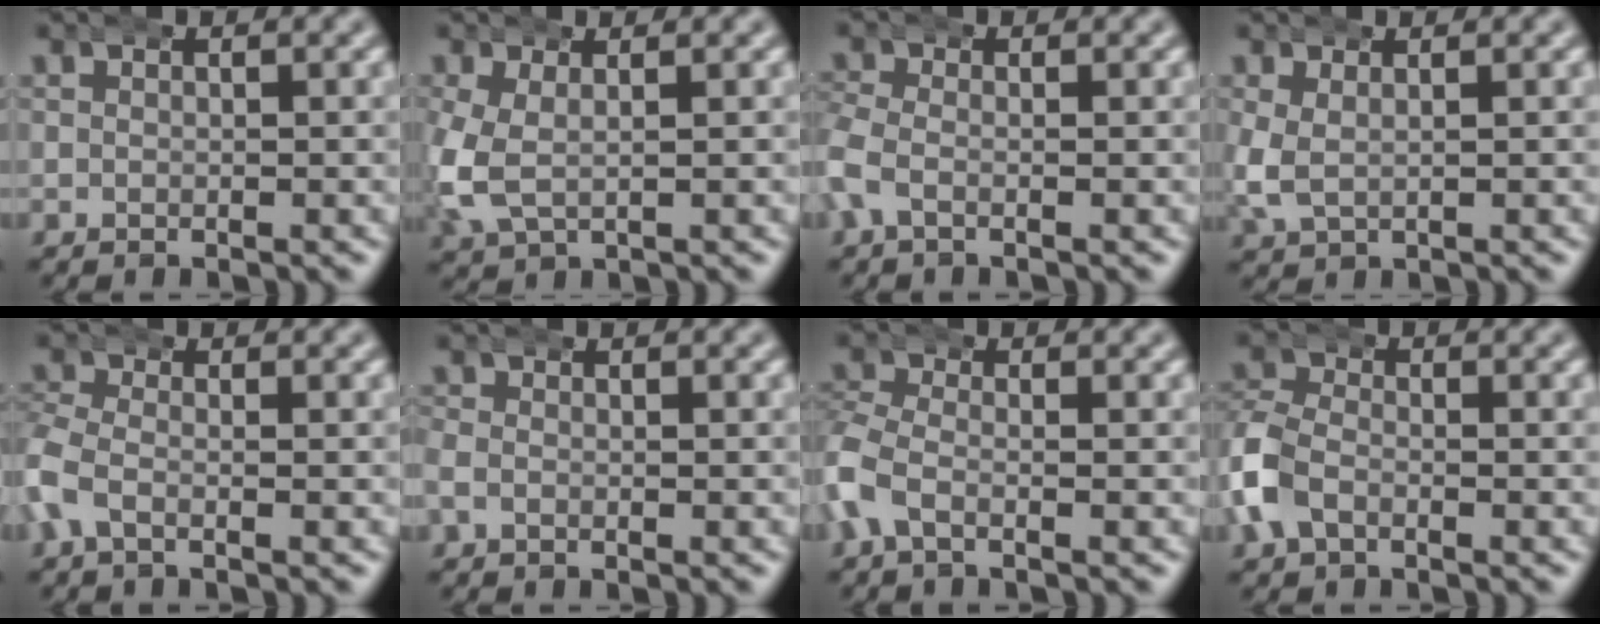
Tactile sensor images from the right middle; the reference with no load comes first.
{"total": 4.2, "force": [-0.2, 3.2, 2.6], "torque": [-0.091, -0.010, 0.004]}
{"total": 3.1, "force": [-0.9, 2.5, 1.6], "torque": [-0.056, -0.003, -0.021]}
{"total": 2.9, "force": [0.3, 2.3, 1.8], "torque": [-0.059, -0.008, 0.015]}
{"total": 3.7, "force": [-1.1, 2.9, 1.9], "torque": [-0.070, -0.011, -0.022]}
{"total": 1.2, "force": [-0.6, 1.0, 0.4], "torque": [-0.025, -0.005, -0.010]}
{"total": 3.4, "force": [-1.3, 2.6, 1.8], "torque": [-0.078, -0.015, -0.022]}
{"total": 5.0, "force": [-1.6, 4.2, 2.0], "torque": [-0.078, -0.015, -0.028]}